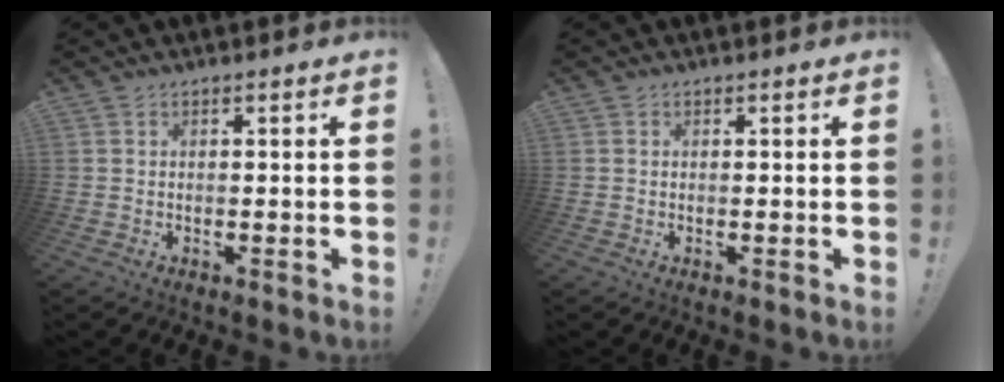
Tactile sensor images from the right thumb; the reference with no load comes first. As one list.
[{"total": 0.0}]